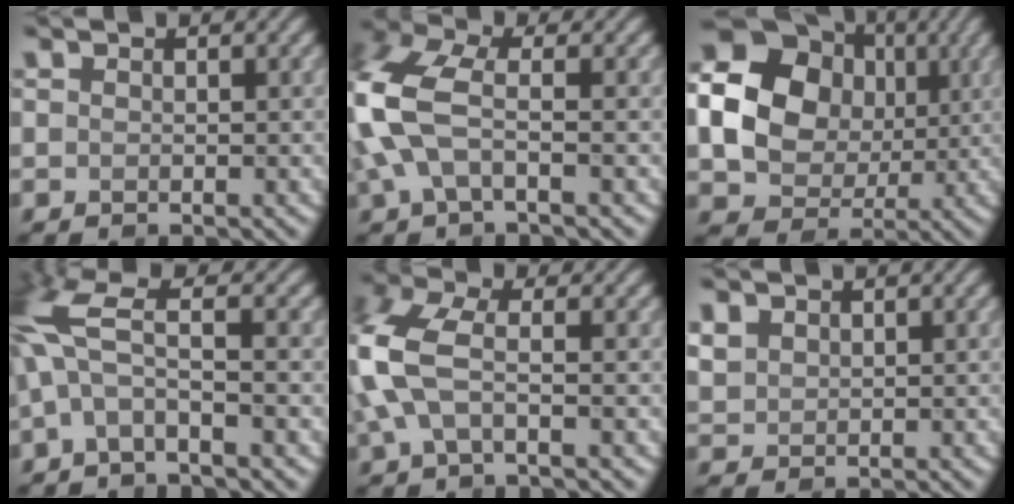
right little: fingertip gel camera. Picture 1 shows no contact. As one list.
[{"total": 6.5, "force": [-0.5, 3.2, 5.6], "torque": [-0.149, 0.013, -0.019]}, {"total": 16.1, "force": [2.5, 14.0, 7.4], "torque": [-0.175, 0.028, 0.021]}, {"total": 6.1, "force": [0.3, 1.8, 5.8], "torque": [-0.140, 0.016, -0.003]}, {"total": 5.6, "force": [-0.5, 2.6, 4.9], "torque": [-0.129, 0.011, -0.016]}, {"total": 1.6, "force": [0.6, 1.4, 0.6], "torque": [-0.022, 0.003, 0.019]}]